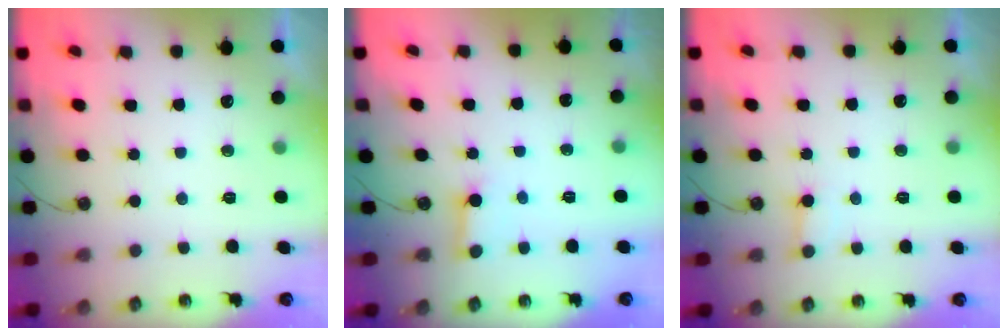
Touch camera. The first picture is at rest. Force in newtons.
{"total": 2.9, "press": 2.9, "slide": 0.4}
{"total": 4.6, "press": 4.6, "slide": 0.4}